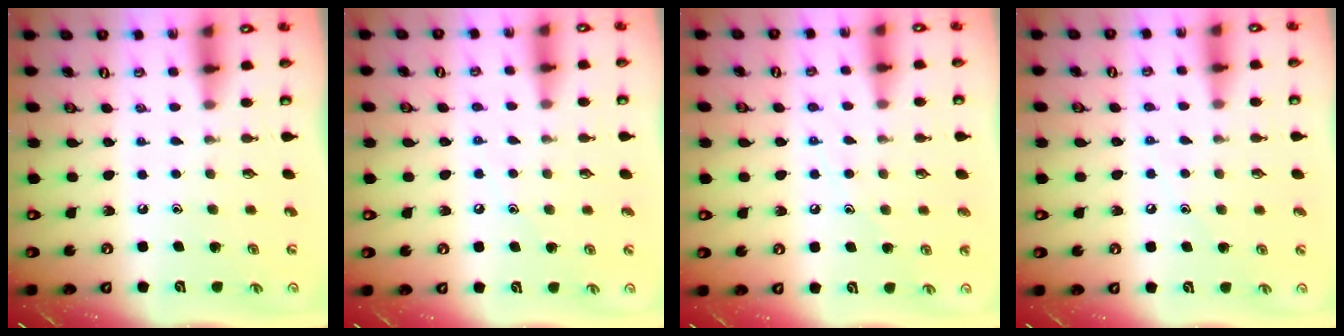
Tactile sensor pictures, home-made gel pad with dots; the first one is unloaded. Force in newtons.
{"total": 4.6, "press": 4.5, "slide": 0.5}
{"total": 7.4, "press": 7.4, "slide": 0.2}
{"total": 4.6, "press": 4.5, "slide": 0.5}